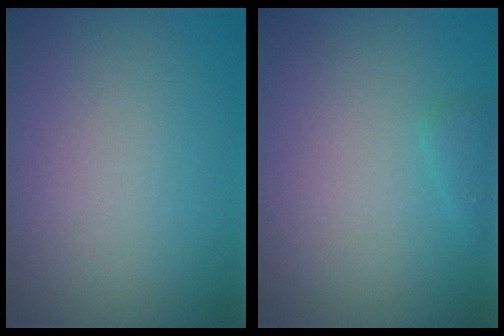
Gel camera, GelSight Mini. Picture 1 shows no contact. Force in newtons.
{"total": 1.0, "press": 1.0, "slide": 0.1}